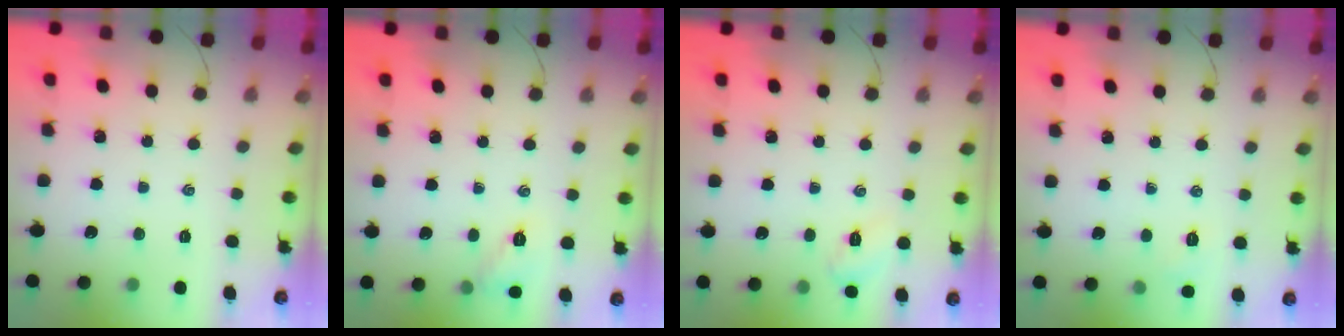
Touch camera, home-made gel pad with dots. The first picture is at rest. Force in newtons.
{"total": 6.9, "press": 6.8, "slide": 1.2}
{"total": 6.9, "press": 6.7, "slide": 1.6}
{"total": 4.5, "press": 4.4, "slide": 1.0}